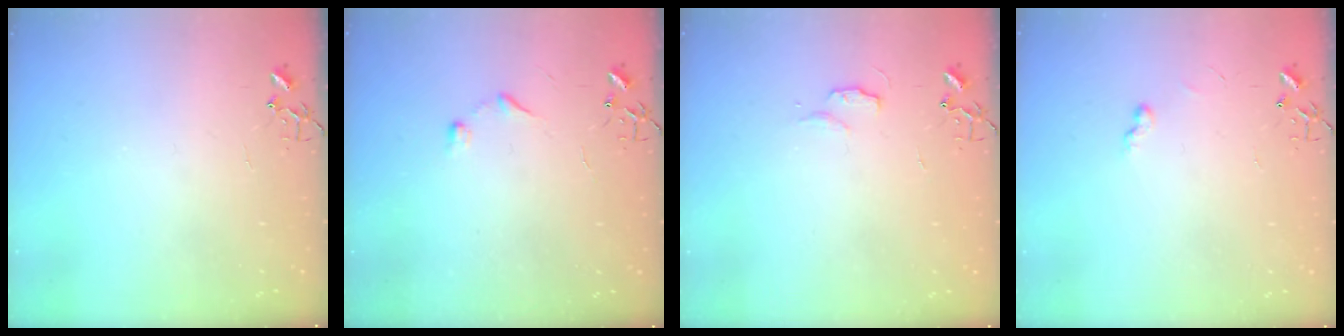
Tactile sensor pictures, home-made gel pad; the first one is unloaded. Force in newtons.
{"total": 6.7, "press": 6.7, "slide": 0.7}
{"total": 4.9, "press": 4.9, "slide": 0.6}
{"total": 5.2, "press": 5.2, "slide": 0.4}